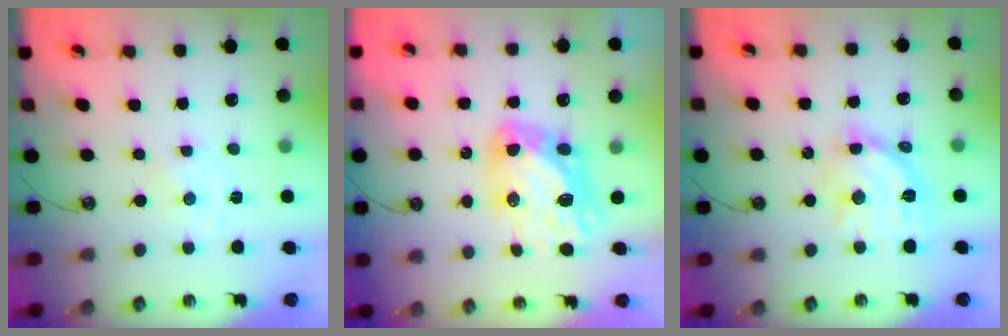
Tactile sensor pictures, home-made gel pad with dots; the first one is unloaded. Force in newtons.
{"total": 14.7, "press": 14.6, "slide": 2.0}
{"total": 14.2, "press": 14.2, "slide": 1.1}